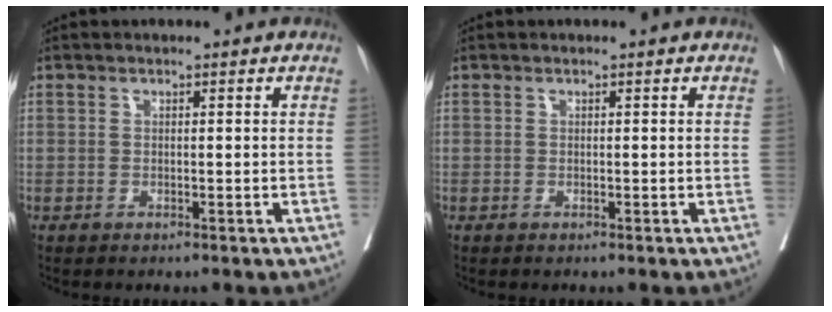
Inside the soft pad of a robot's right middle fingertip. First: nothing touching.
{"total": 0.0}